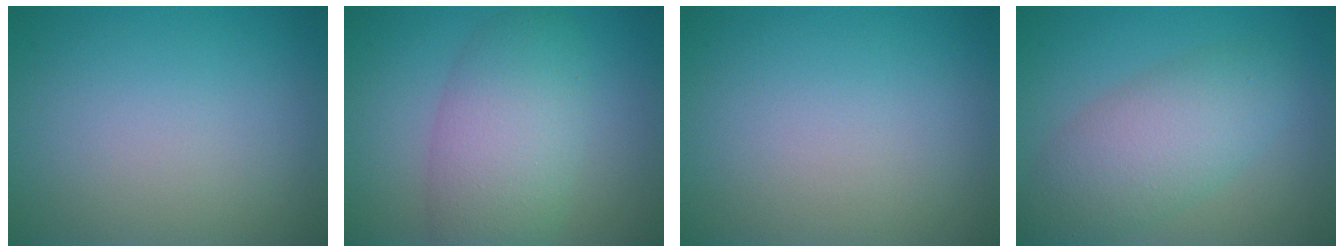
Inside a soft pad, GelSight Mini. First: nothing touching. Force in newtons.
{"total": 6.6, "press": 6.6, "slide": 0.3}
{"total": 0.0}
{"total": 5.9, "press": 5.9, "slide": 0.3}